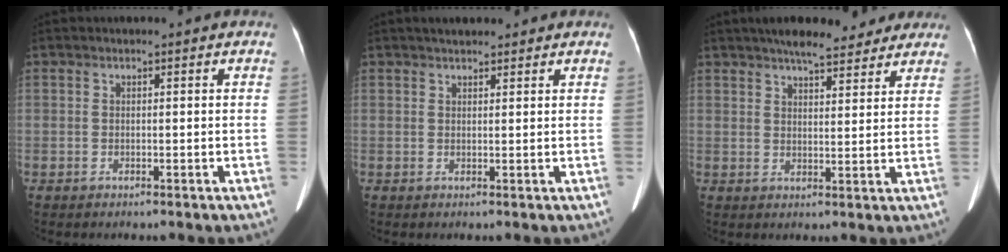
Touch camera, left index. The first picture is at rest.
{"total": 3.1, "force": [2.6, 1.0, 1.4], "torque": [-0.017, 0.023, 0.038]}
{"total": 10.7, "force": [8.9, 2.9, 5.2], "torque": [-0.065, 0.022, 0.117]}